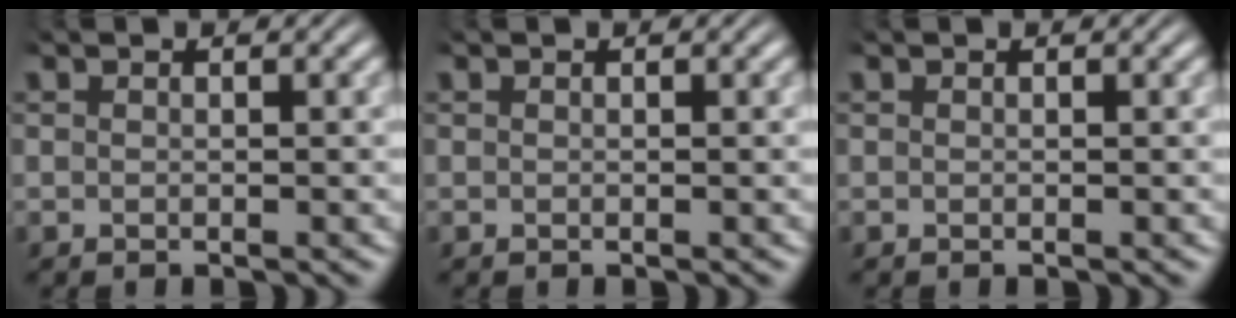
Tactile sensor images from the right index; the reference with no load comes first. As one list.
[{"total": 0.0}, {"total": 0.0}]